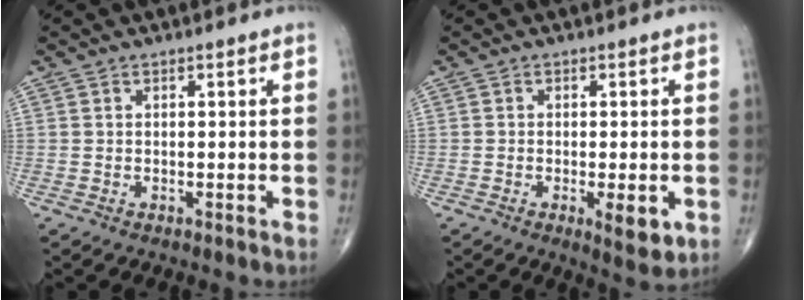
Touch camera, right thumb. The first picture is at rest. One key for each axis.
{"total": 5.2, "fx": -1.5, "fy": 1.7, "fz": 4.7, "tx": -0.065, "ty": -0.011, "tz": -0.020}